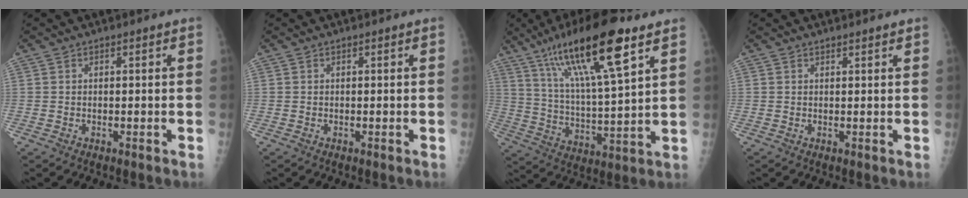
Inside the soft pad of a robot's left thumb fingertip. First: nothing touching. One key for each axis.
{"total": 0.0}
{"total": 20.5, "fx": 11.5, "fy": 3.9, "fz": 16.5, "tx": -0.285, "ty": -0.034, "tz": 0.207}
{"total": 1.0, "fx": 0.9, "fy": 0.1, "fz": 0.5, "tx": -0.004, "ty": -0.002, "tz": 0.013}